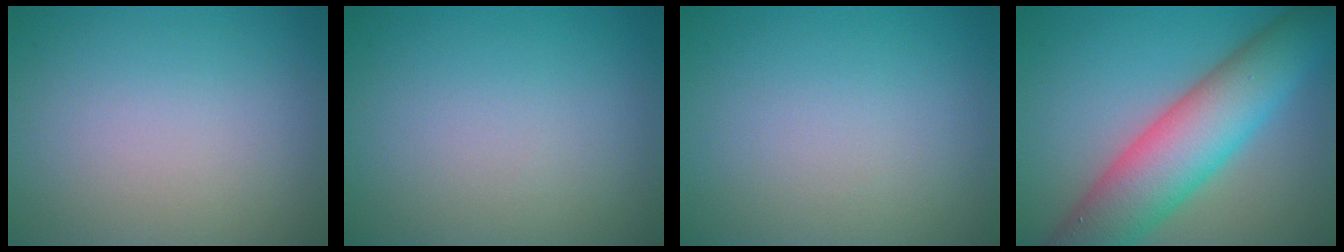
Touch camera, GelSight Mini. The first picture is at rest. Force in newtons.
{"total": 0.0}
{"total": 0.0}
{"total": 10.0, "press": 10.0, "slide": 0.5}